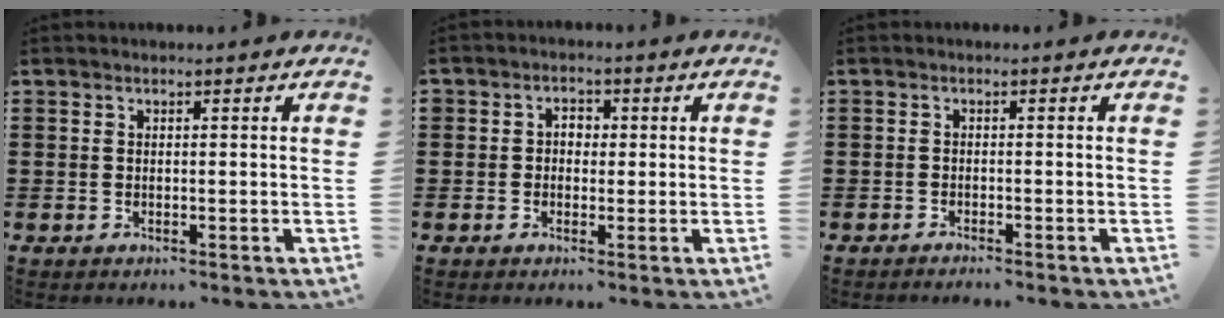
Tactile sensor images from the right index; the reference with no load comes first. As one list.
[{"total": 1.8, "force": [-0.4, 1.7, 0.4], "torque": [-0.015, 0.012, -0.012]}, {"total": 0.8, "force": [-0.8, -0.1, 0.1], "torque": [-0.003, 0.001, -0.017]}]